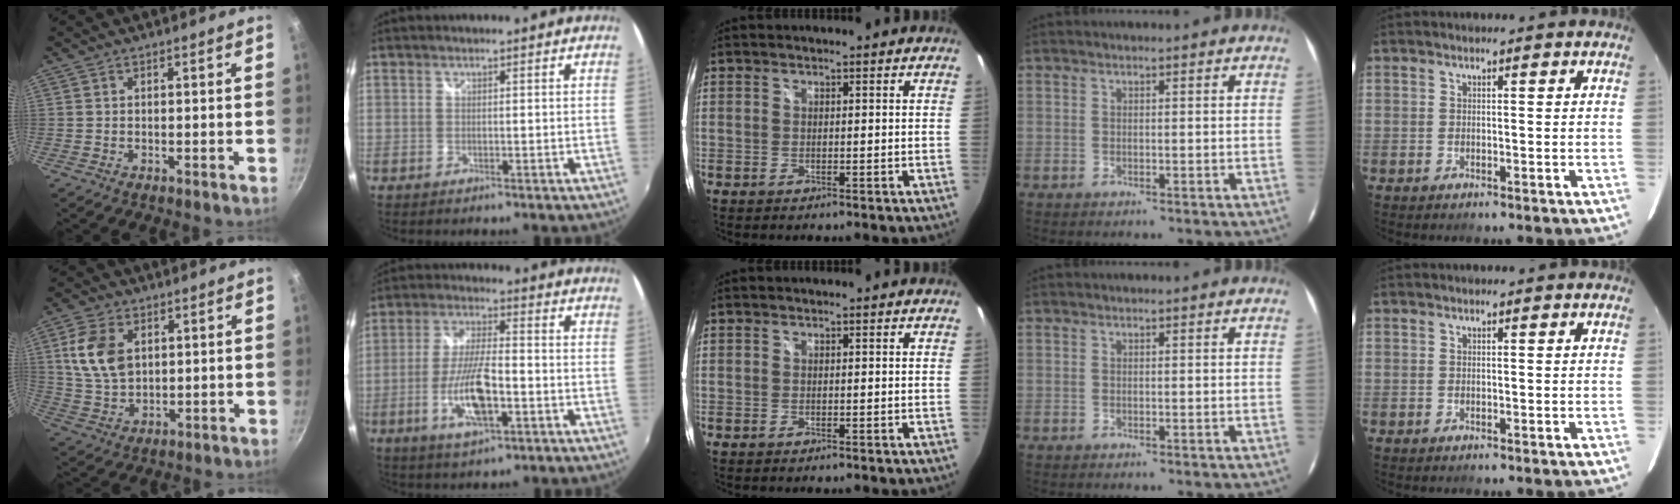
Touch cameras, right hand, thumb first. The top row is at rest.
{"thumb": {"total": 10.8, "force": [3.0, 7.2, 7.4], "torque": [-0.127, -0.015, 0.064]}, "index": {"total": 11.2, "force": [-3.7, 3.4, 10.0], "torque": [-0.201, -0.007, -0.069]}}